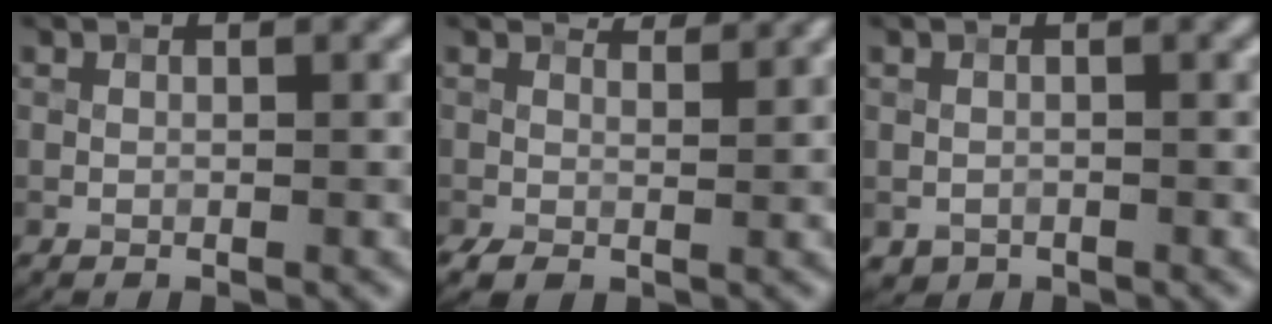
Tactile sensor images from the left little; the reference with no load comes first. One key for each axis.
{"total": 3.4, "fx": 1.9, "fy": 1.6, "fz": 2.3, "tx": -0.054, "ty": 0.000, "tz": 0.031}
{"total": 0.5, "fx": -0.2, "fy": 0.5, "fz": 0.0, "tx": 0.002, "ty": -0.002, "tz": -0.004}